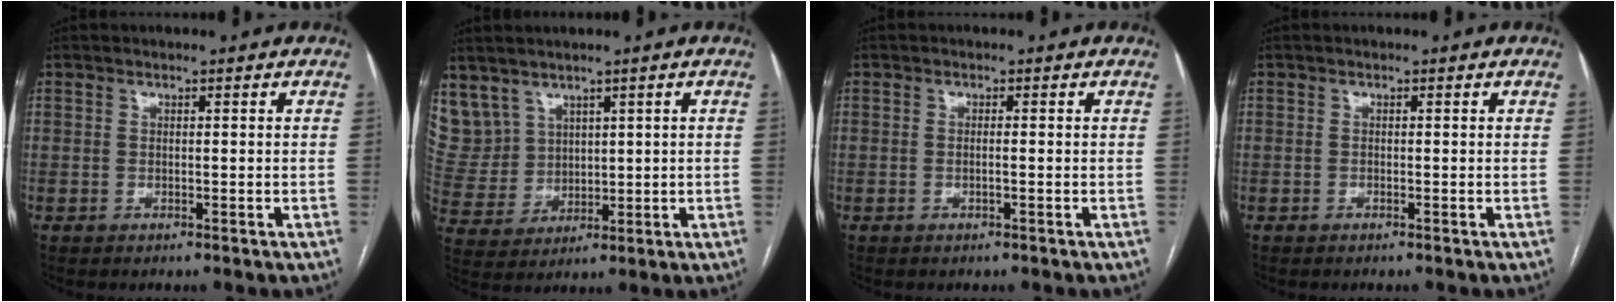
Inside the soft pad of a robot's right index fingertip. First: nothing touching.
{"total": 10.4, "force": [5.9, 8.3, 1.9], "torque": [-0.072, 0.040, 0.152]}
{"total": 0.7, "force": [-0.2, 0.0, 0.6], "torque": [-0.013, 0.001, -0.003]}
{"total": 0.0}